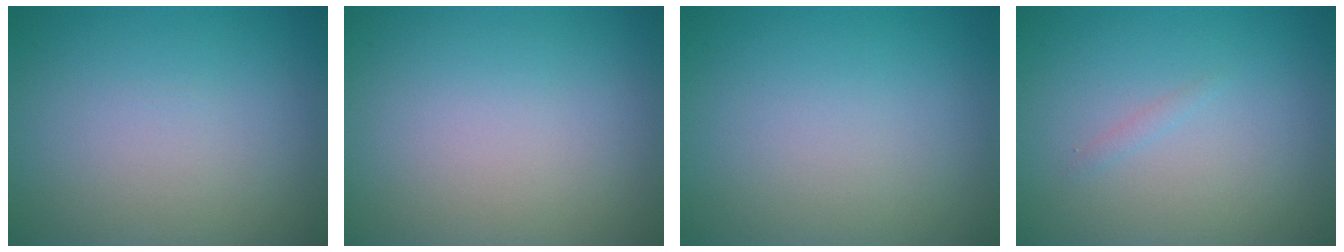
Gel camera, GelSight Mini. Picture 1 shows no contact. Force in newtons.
{"total": 0.0}
{"total": 0.0}
{"total": 0.6, "press": 0.6, "slide": 0.0}